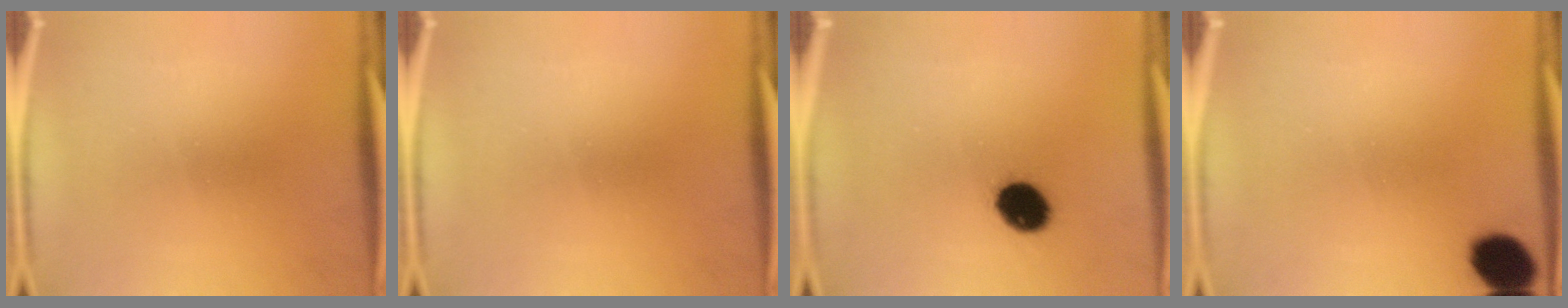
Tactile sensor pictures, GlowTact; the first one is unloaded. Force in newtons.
{"total": 0.0}
{"total": 9.2}
{"total": 9.2}